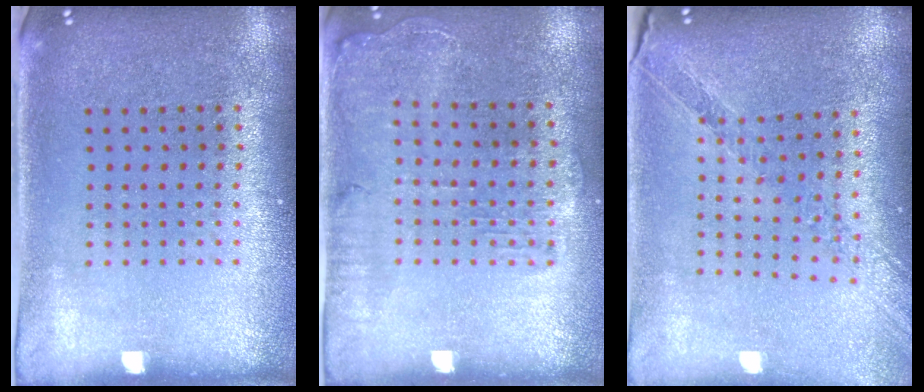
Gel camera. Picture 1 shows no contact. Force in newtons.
{"total": 1.6, "press": 1.5, "slide": 0.5}
{"total": 1.1, "press": 1.1, "slide": 0.1}